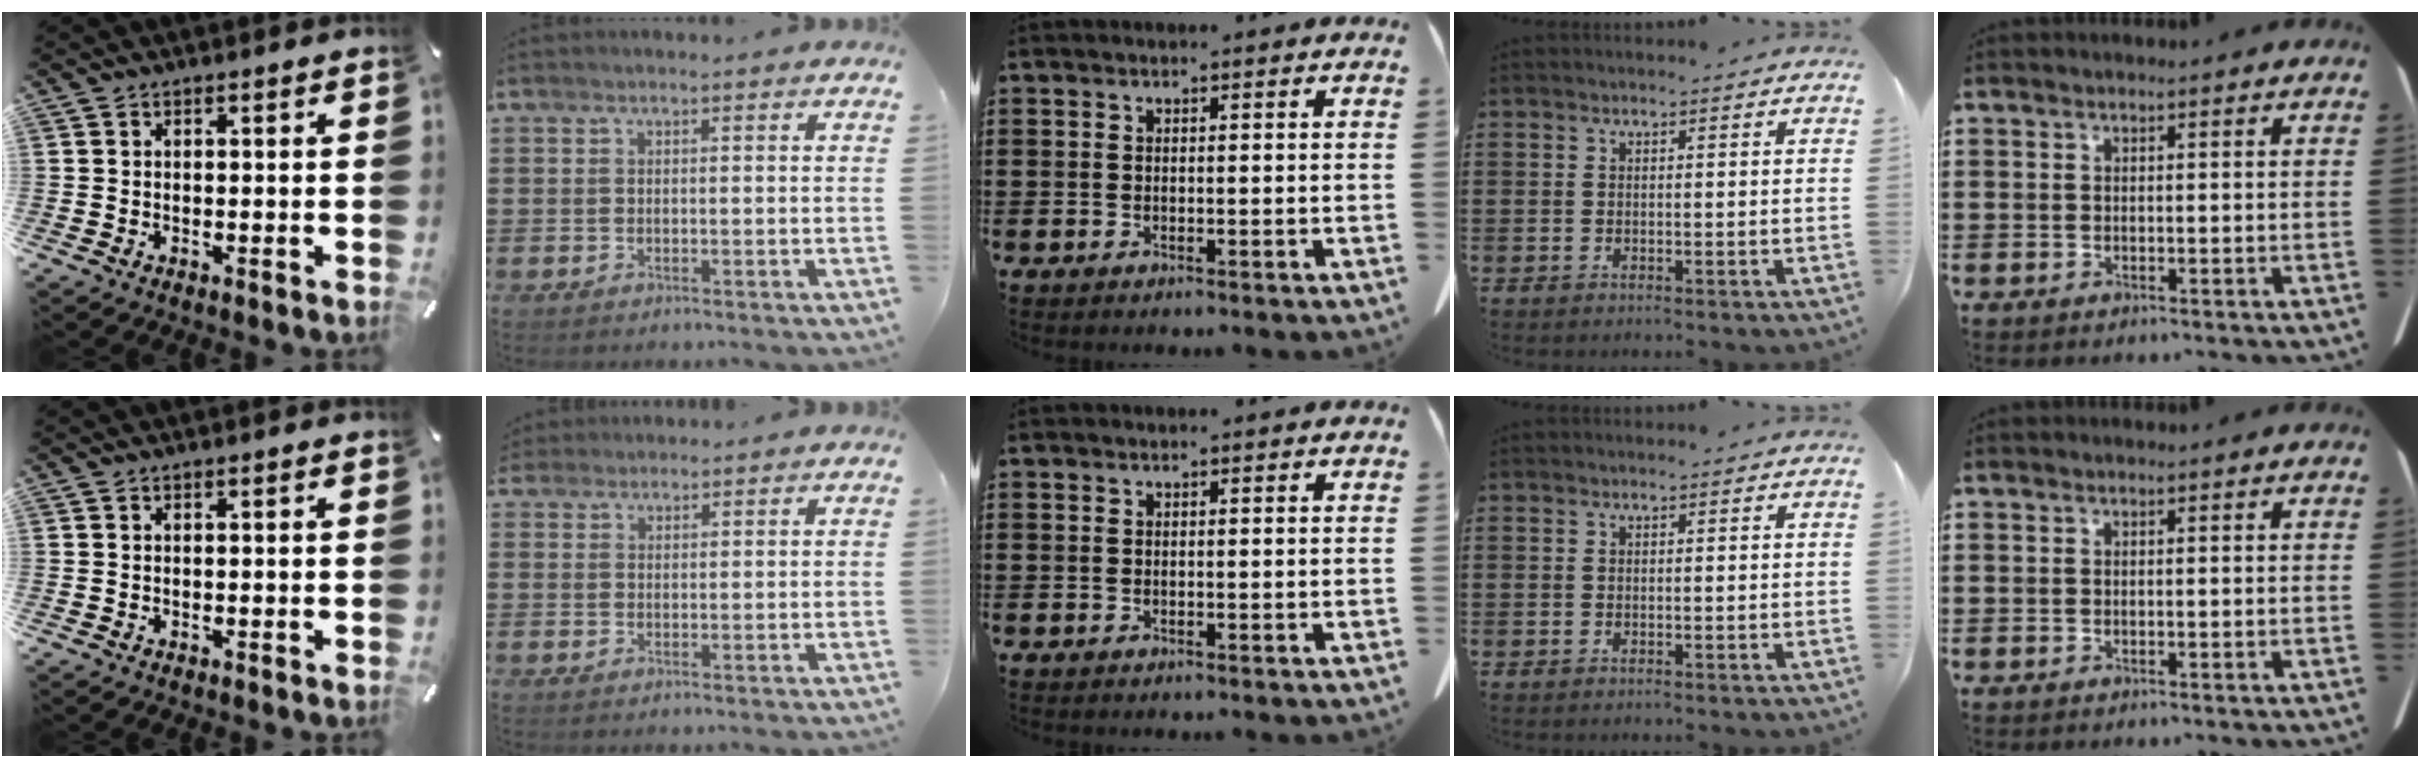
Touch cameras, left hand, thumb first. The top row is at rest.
{"index": {"total": 1.6, "force": [1.5, 0.5, 0.0], "torque": [-0.005, 0.003, 0.031]}}